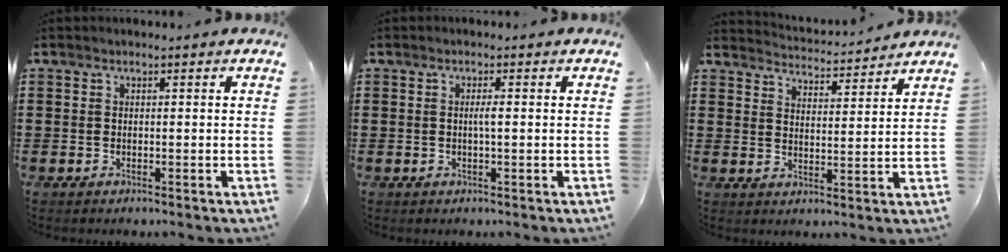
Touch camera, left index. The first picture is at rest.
{"total": 1.5, "force": [0.1, -0.1, 1.5], "torque": [-0.030, -0.004, 0.002]}
{"total": 3.7, "force": [3.6, -0.6, 0.0], "torque": [-0.019, -0.029, 0.061]}